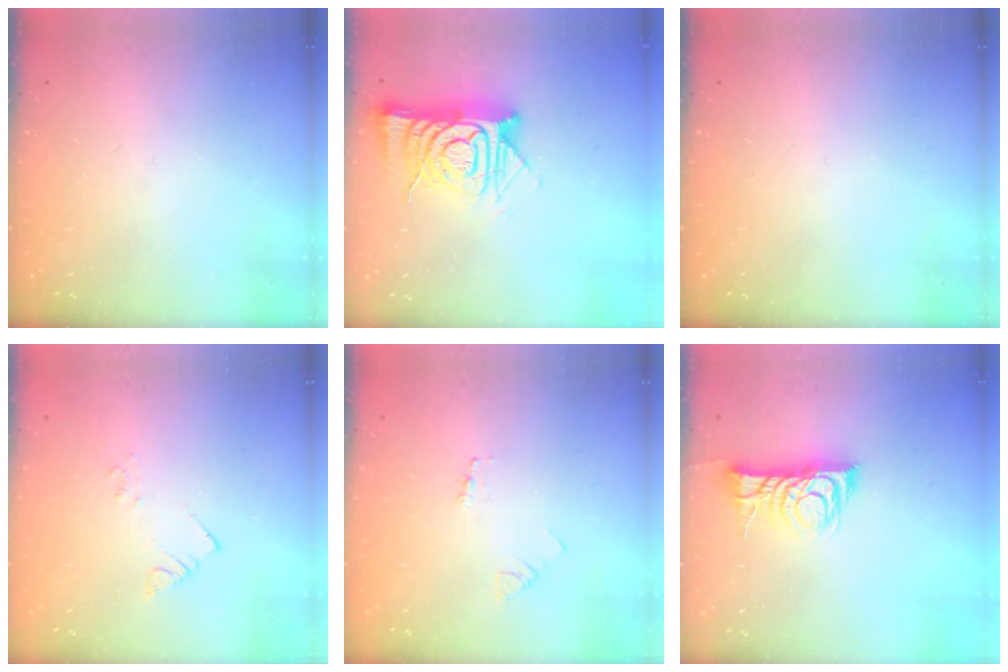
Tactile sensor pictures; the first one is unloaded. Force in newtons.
{"total": 15.8, "press": 15.7, "slide": 1.4}
{"total": 0.0}
{"total": 2.1, "press": 2.1, "slide": 0.3}
{"total": 1.8, "press": 1.8, "slide": 0.2}
{"total": 10.8, "press": 10.8, "slide": 0.8}